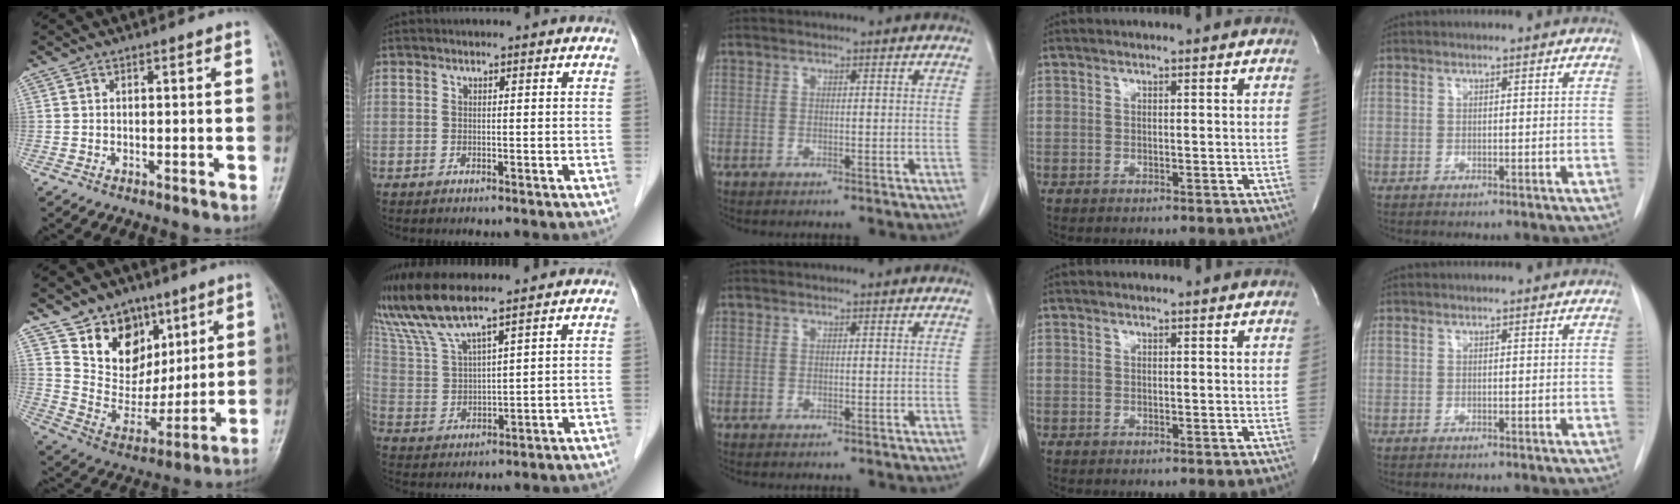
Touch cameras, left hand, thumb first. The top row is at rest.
{"thumb": {"total": 14.4, "force": [8.3, 10.4, 5.6], "torque": [-0.044, -0.049, 0.156]}, "index": {"total": 9.2, "force": [7.8, -0.4, 4.9], "torque": [-0.114, 0.006, 0.158]}}